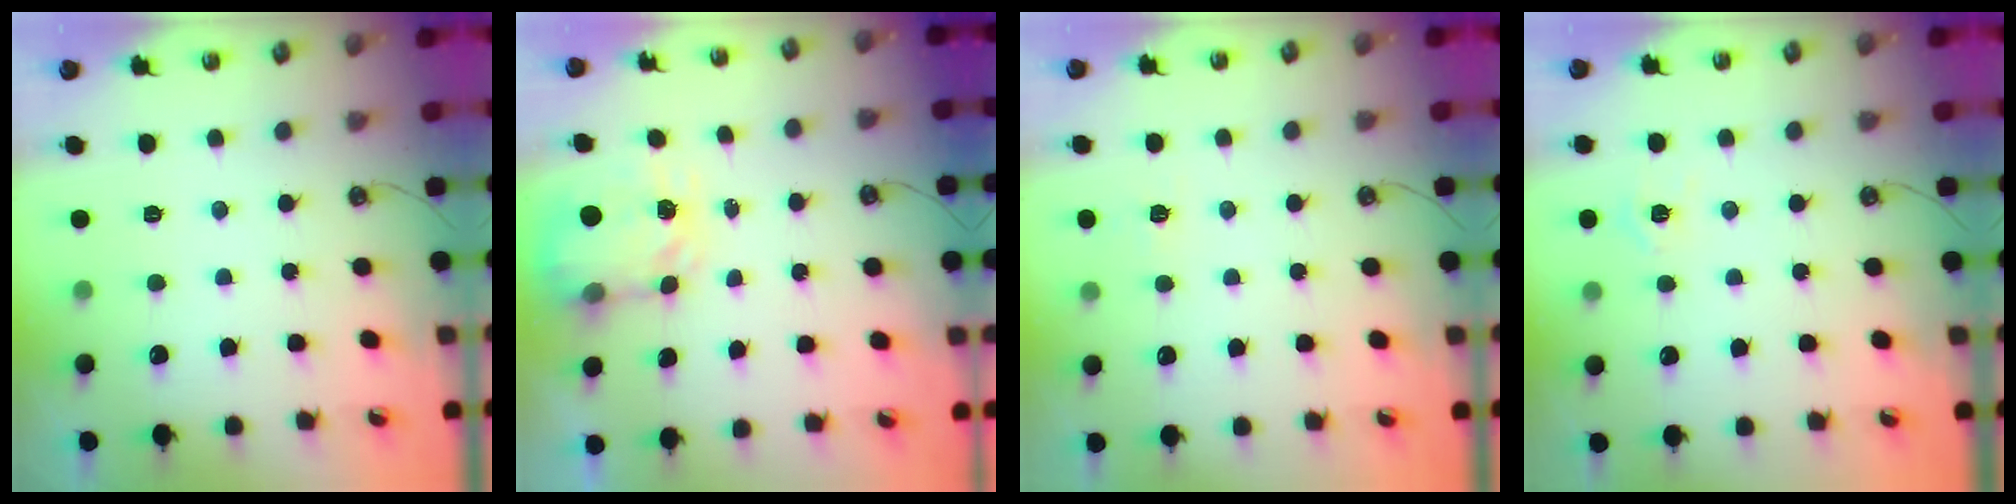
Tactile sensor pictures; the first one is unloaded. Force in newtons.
{"total": 3.8, "press": 3.7, "slide": 0.6}
{"total": 2.7, "press": 2.7, "slide": 0.4}
{"total": 6.0, "press": 6.0, "slide": 0.6}